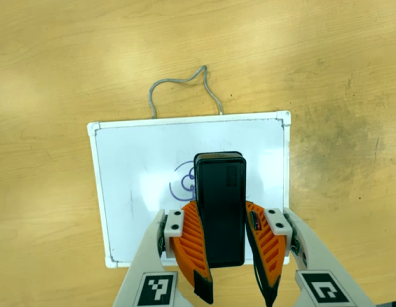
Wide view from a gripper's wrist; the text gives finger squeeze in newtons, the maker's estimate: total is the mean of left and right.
{"total": 8.6, "left": 7.3, "right": 10.0}